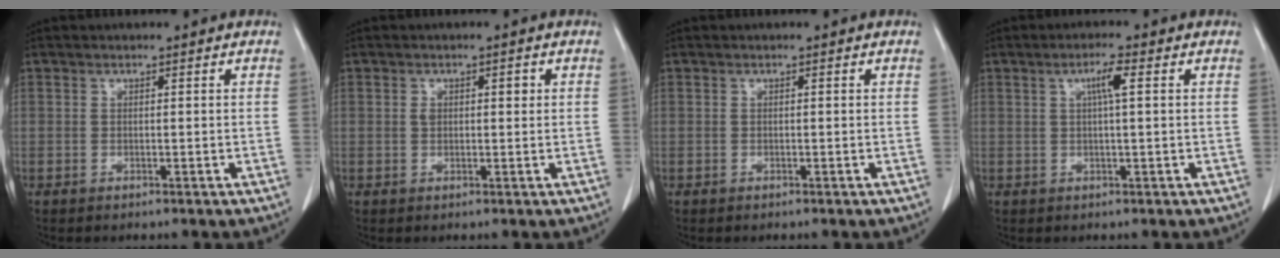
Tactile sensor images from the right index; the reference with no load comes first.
{"total": 2.3, "force": [0.5, 1.3, 1.8], "torque": [-0.033, 0.011, 0.010]}
{"total": 0.0}
{"total": 3.1, "force": [0.9, 0.1, 2.9], "torque": [-0.055, 0.005, 0.015]}